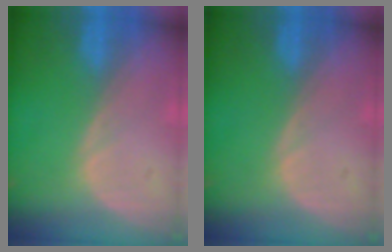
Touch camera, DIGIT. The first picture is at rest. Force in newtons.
{"total": 0.0}